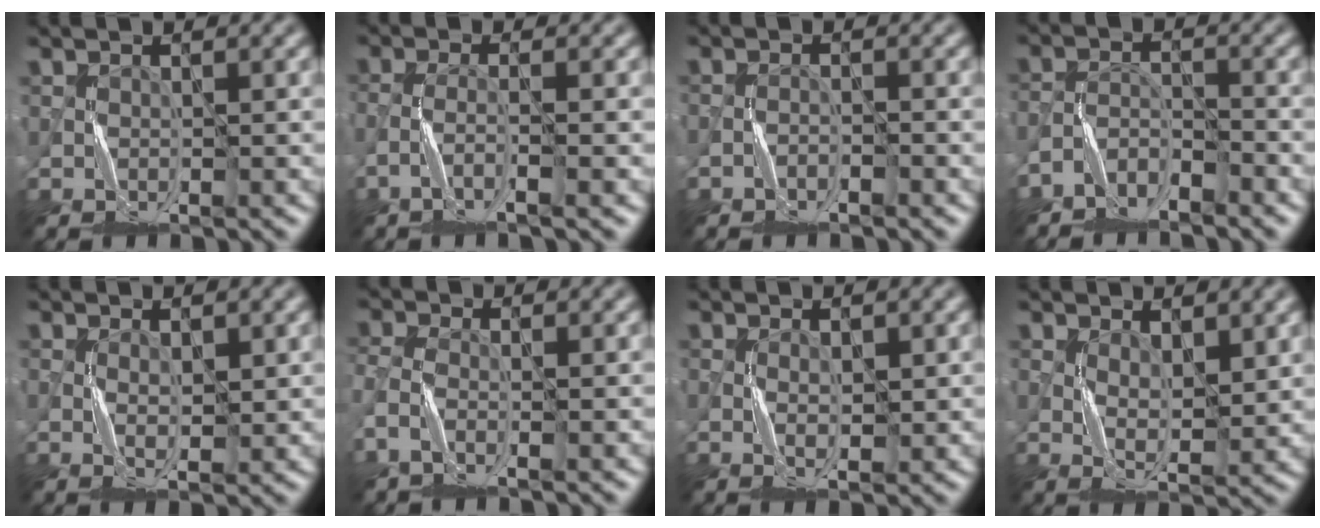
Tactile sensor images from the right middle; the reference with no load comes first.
{"total": 2.0, "force": [-1.6, 0.0, 1.2], "torque": [-0.023, 0.008, -0.042]}
{"total": 1.3, "force": [-1.3, 0.0, 0.0], "torque": [0.002, 0.009, -0.026]}
{"total": 3.1, "force": [-3.1, 0.5, -0.1], "torque": [0.000, 0.007, -0.066]}
{"total": 1.3, "force": [0.2, 0.5, 1.2], "torque": [-0.026, 0.001, 0.005]}
{"total": 2.6, "force": [-1.8, 0.9, 1.6], "torque": [-0.051, -0.001, -0.044]}
{"total": 1.1, "force": [0.0, 0.4, 1.0], "torque": [-0.022, 0.001, 0.001]}
{"total": 2.6, "force": [1.1, 1.2, 2.1], "torque": [-0.043, -0.002, 0.023]}